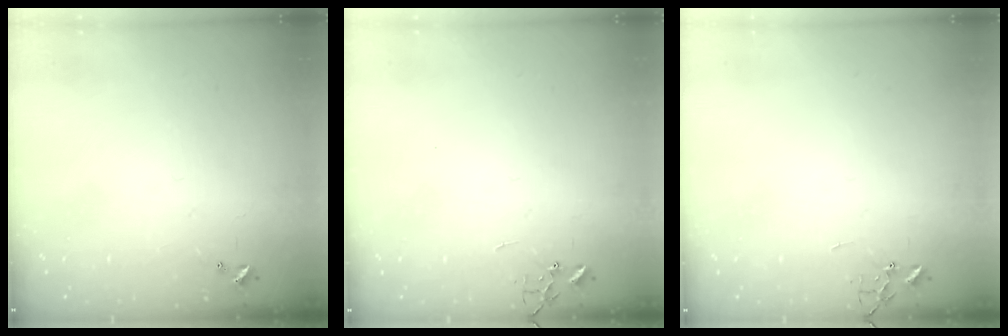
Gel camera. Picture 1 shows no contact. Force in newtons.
{"total": 0.0}
{"total": 0.0}